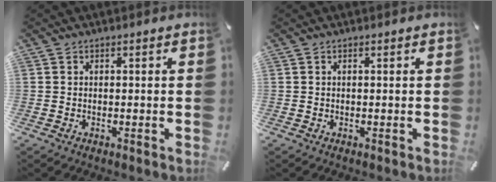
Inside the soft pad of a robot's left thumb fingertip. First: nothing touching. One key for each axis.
{"total": 0.0}